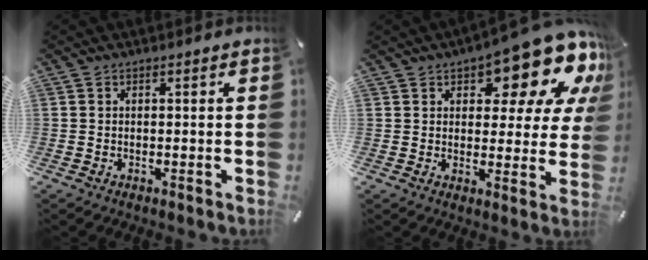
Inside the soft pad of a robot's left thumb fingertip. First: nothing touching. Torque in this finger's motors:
{"motor_torque": [2.49, 2.52, 1.72, -1.05, 0.13]}